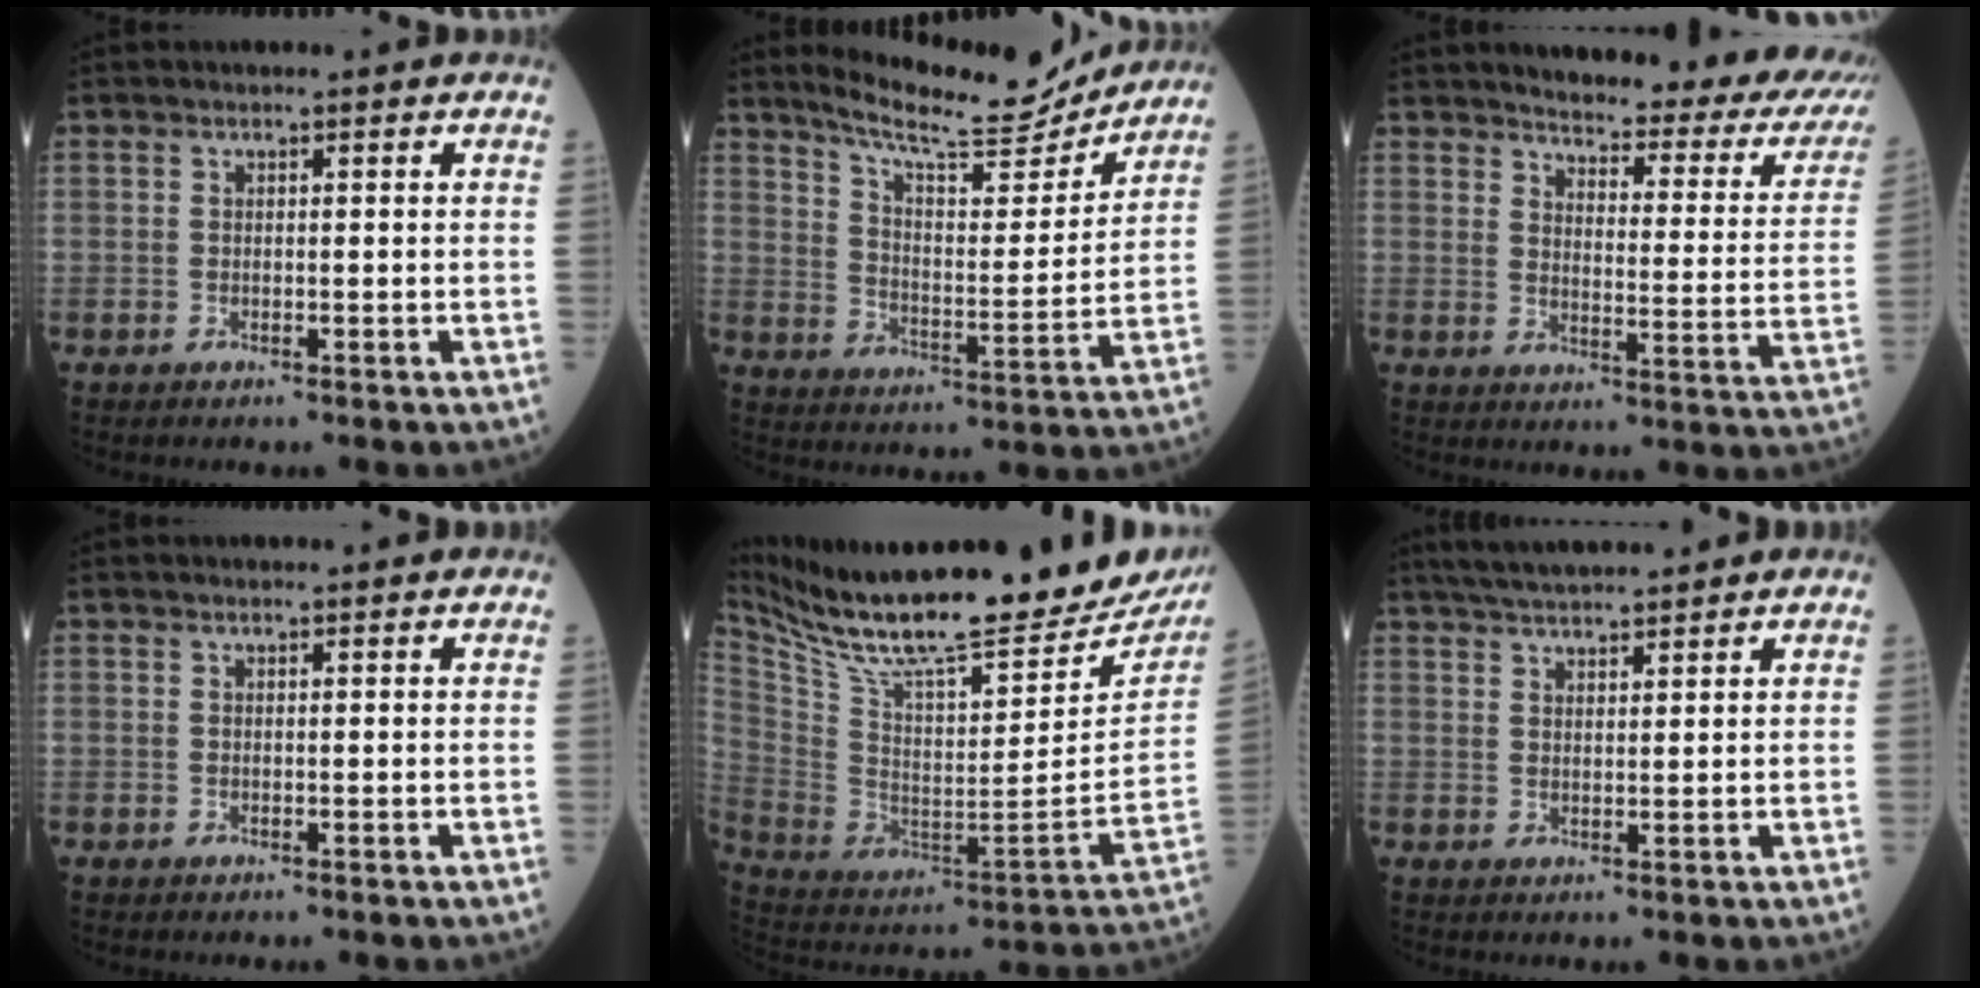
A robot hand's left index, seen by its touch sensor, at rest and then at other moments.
{"total": 14.2, "force": [13.4, 1.7, 4.4], "torque": [-0.076, -0.012, 0.204]}
{"total": 22.3, "force": [19.9, 3.8, 9.3], "torque": [-0.100, -0.076, 0.217]}
{"total": 2.3, "force": [2.2, 0.1, 0.7], "torque": [-0.009, 0.014, 0.025]}
{"total": 31.7, "force": [27.0, 5.9, 15.6], "torque": [-0.283, -0.076, 0.390]}
{"total": 8.2, "force": [7.3, 0.6, 3.5], "torque": [-0.061, 0.032, 0.118]}